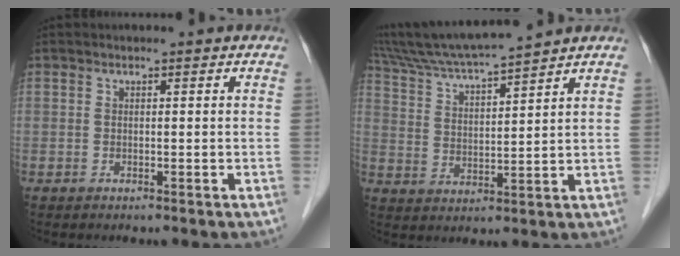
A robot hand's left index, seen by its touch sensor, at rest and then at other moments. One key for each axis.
{"total": 11.7, "fx": 10.5, "fy": -0.9, "fz": 5.0, "tx": -0.100, "ty": 0.012, "tz": 0.188}